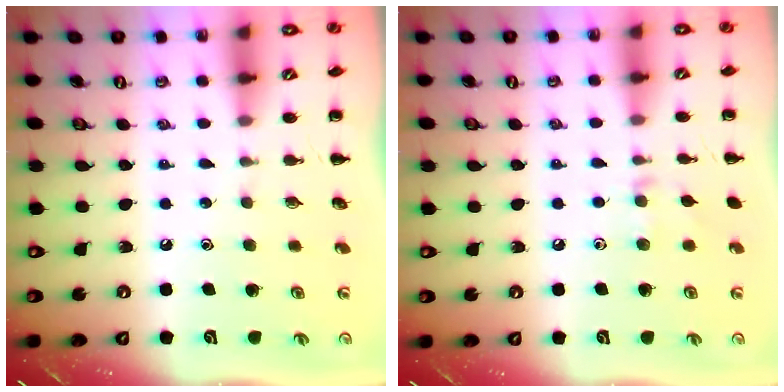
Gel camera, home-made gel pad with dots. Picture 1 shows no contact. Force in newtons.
{"total": 5.6, "press": 5.3, "slide": 1.8}